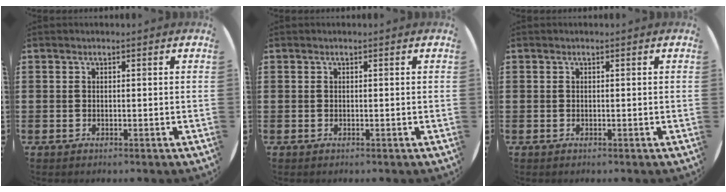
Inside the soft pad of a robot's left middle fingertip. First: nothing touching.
{"total": 0.0}
{"total": 0.0}